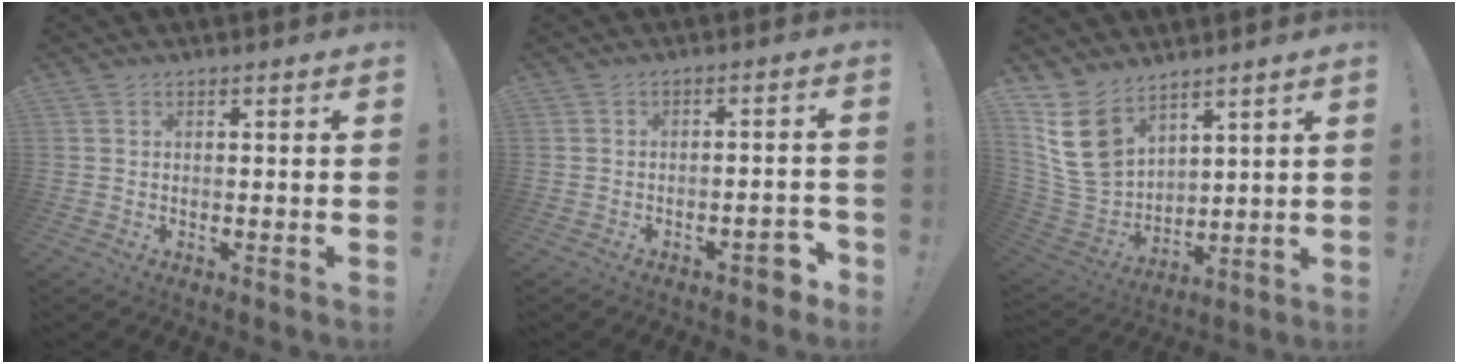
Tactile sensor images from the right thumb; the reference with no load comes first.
{"total": 5.2, "force": [-3.0, 2.2, 3.7], "torque": [-0.038, 0.016, -0.049]}
{"total": 15.0, "force": [8.7, 9.7, 7.3], "torque": [-0.161, -0.055, 0.172]}